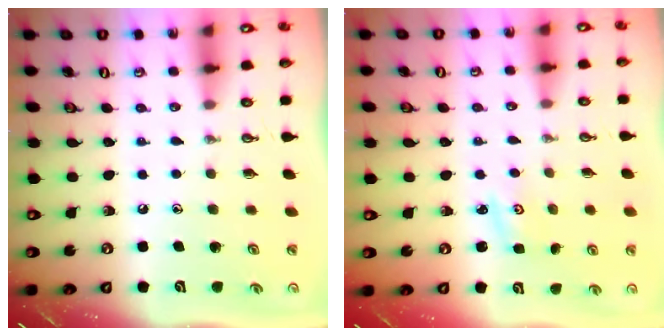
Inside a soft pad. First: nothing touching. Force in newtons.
{"total": 2.3, "press": 2.2, "slide": 0.4}